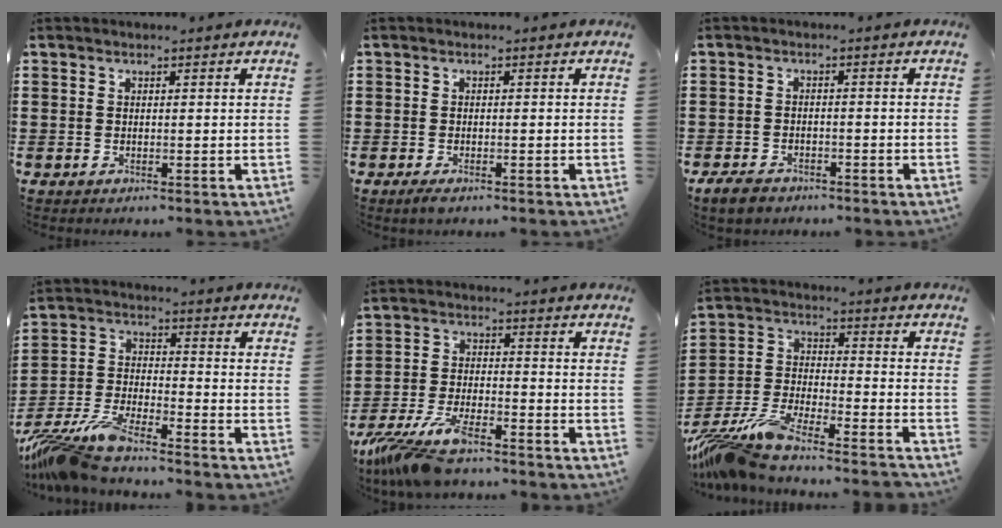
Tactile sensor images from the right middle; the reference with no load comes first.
{"total": 1.0, "force": [-0.7, 0.3, 0.7], "torque": [-0.022, -0.008, -0.014]}
{"total": 2.7, "force": [-2.2, 1.2, 0.9], "torque": [-0.034, 0.001, -0.049]}
{"total": 8.5, "force": [-7.8, 0.7, 3.3], "torque": [-0.082, -0.004, -0.157]}
{"total": 9.5, "force": [-7.7, 2.0, 5.2], "torque": [-0.118, -0.001, -0.150]}
{"total": 9.7, "force": [-9.0, 0.6, 3.6], "torque": [-0.090, -0.003, -0.183]}